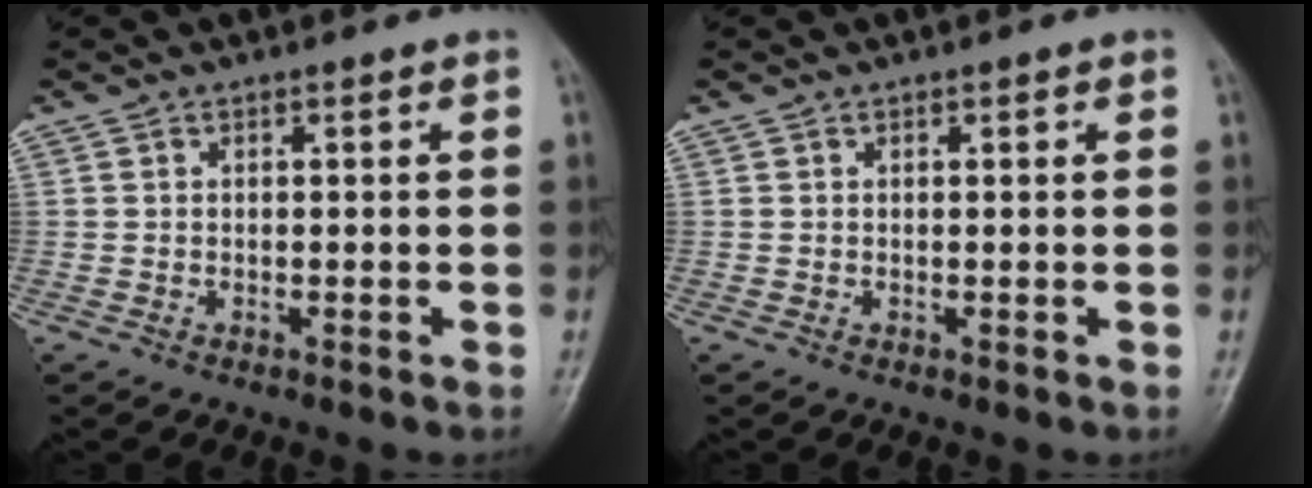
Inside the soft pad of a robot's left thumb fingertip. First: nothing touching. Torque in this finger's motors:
{"motor_torque": [-0.01, 0.05, 0.04, 0.08, -0.02]}